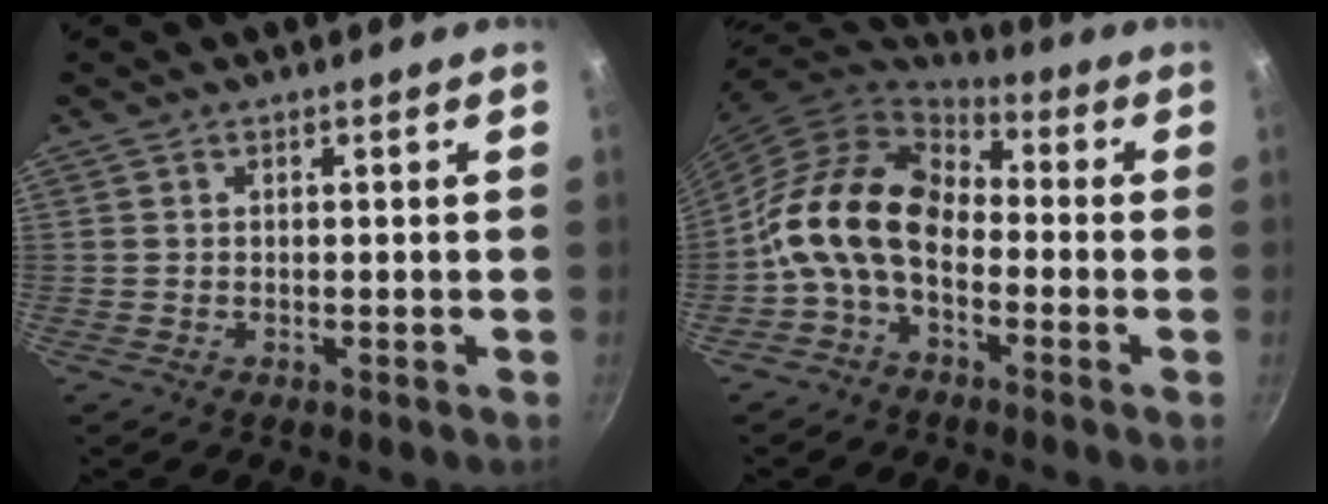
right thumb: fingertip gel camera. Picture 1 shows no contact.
{"total": 14.6, "force": [-3.2, 9.7, 10.4], "torque": [-0.169, 0.049, -0.086]}